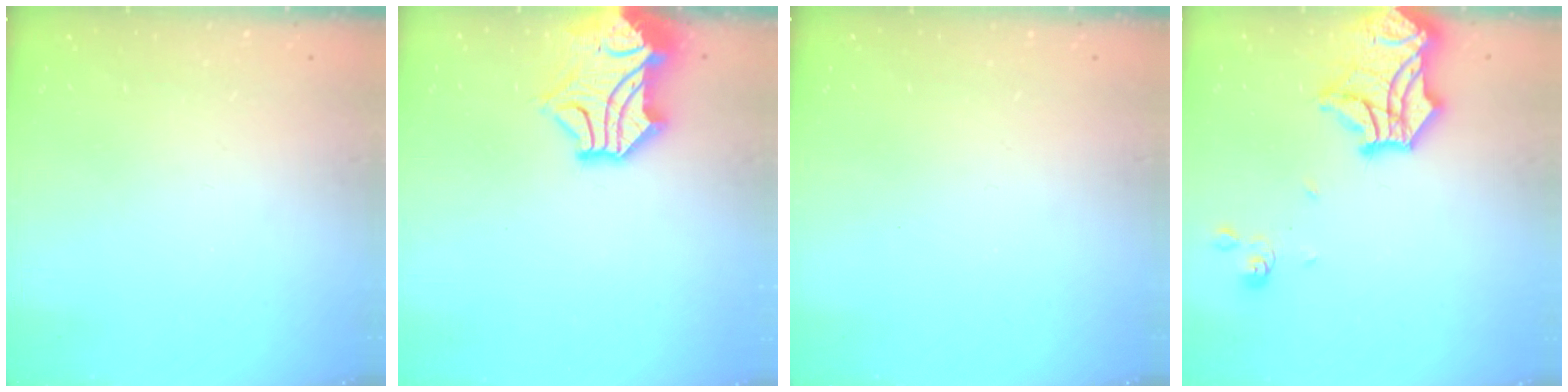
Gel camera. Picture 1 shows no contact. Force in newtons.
{"total": 5.2, "press": 5.0, "slide": 1.5}
{"total": 0.0}
{"total": 13.6, "press": 13.3, "slide": 2.7}